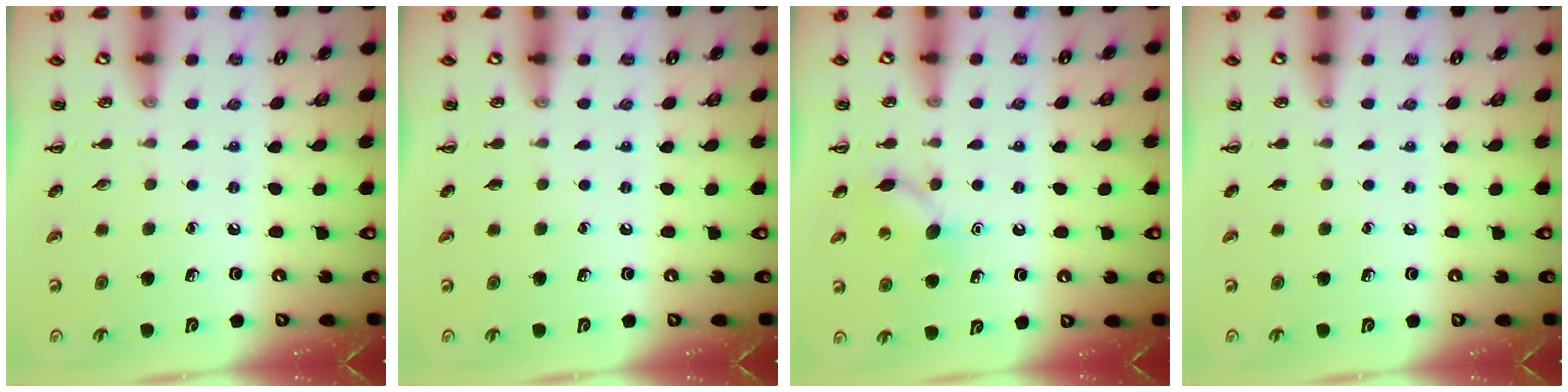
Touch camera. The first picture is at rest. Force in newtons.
{"total": 0.0}
{"total": 8.0, "press": 7.8, "slide": 1.7}
{"total": 0.0}